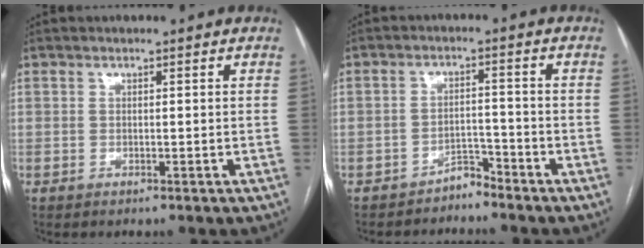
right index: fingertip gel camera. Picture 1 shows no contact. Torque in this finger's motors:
{"motor_torque": [-0.06, 0.08, -0.25, -0.06]}